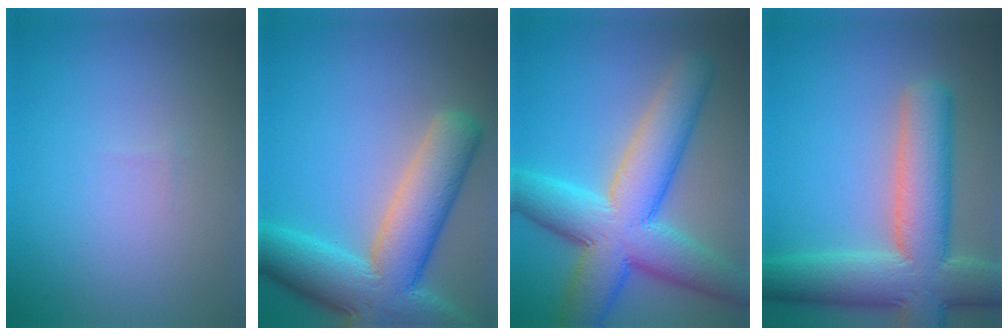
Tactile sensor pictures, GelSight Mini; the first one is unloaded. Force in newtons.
{"total": 10.7, "press": 10.7, "slide": 0.8}
{"total": 10.6, "press": 10.6, "slide": 0.4}
{"total": 10.1, "press": 10.1, "slide": 0.7}